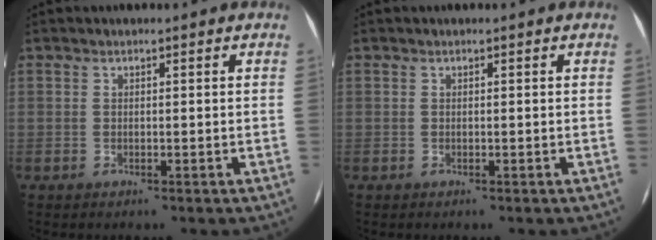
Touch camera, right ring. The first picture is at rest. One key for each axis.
{"total": 0.0}